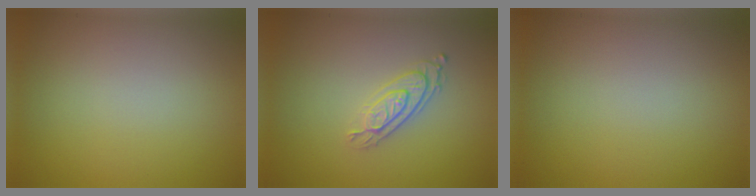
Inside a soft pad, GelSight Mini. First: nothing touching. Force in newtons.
{"total": 2.8, "press": 2.2, "slide": 1.7}
{"total": 0.0}